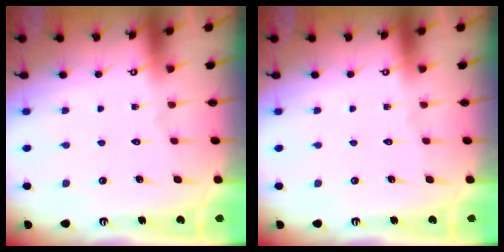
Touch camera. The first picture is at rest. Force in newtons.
{"total": 0.0}